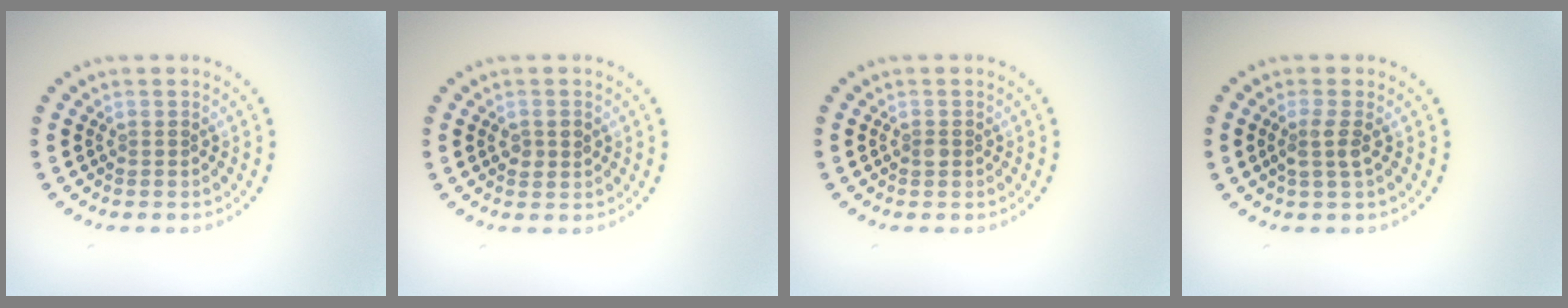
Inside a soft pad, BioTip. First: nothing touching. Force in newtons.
{"total": 1.4, "press": 1.4, "slide": 0.1}
{"total": 0.8, "press": 0.8, "slide": 0.2}
{"total": 1.8, "press": 1.4, "slide": 1.0}